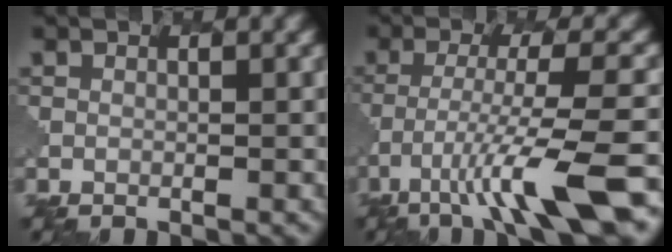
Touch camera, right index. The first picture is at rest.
{"total": 9.3, "force": [-5.3, 1.3, 7.5], "torque": [-0.124, 0.001, -0.089]}